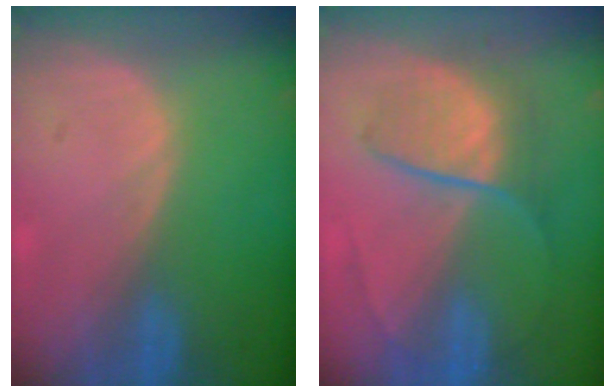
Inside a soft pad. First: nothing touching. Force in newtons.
{"total": 6.7, "press": 6.6, "slide": 1.1}